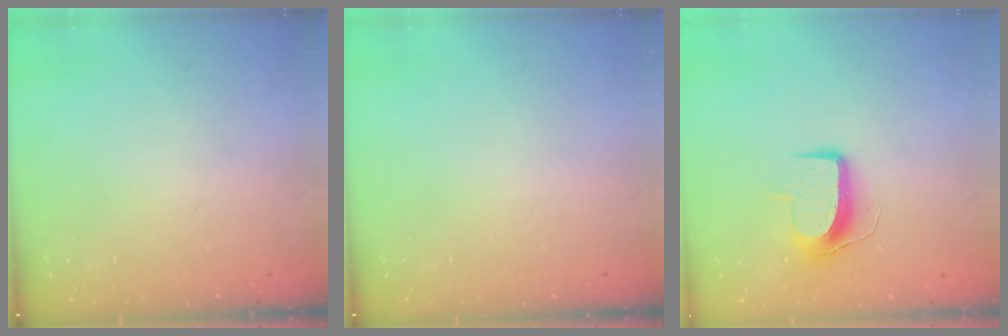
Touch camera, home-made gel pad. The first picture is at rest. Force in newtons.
{"total": 0.0}
{"total": 9.6, "press": 9.6, "slide": 0.2}